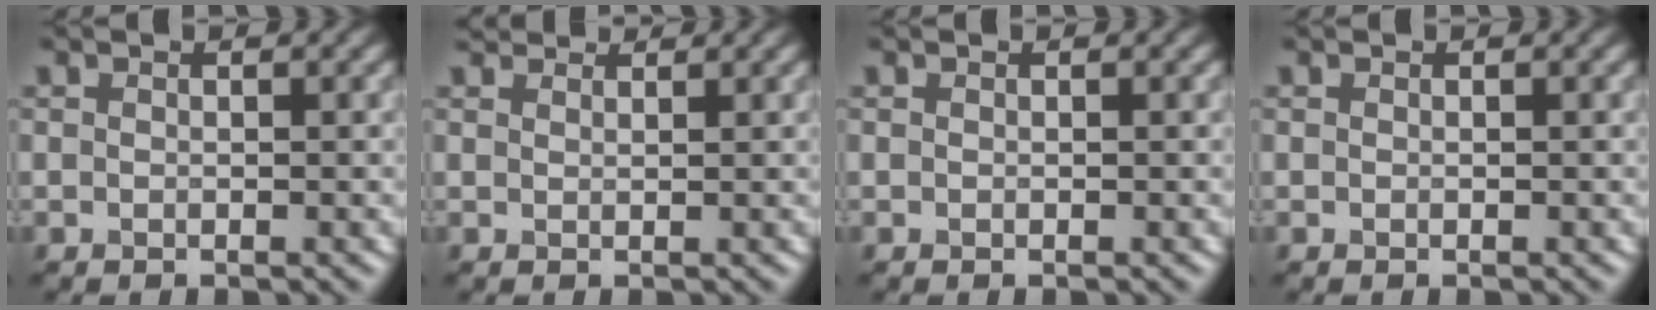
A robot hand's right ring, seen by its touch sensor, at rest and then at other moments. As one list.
[{"total": 2.9, "force": [2.7, 0.5, 0.8], "torque": [-0.016, 0.001, 0.034]}, {"total": 0.0}, {"total": 0.0}]